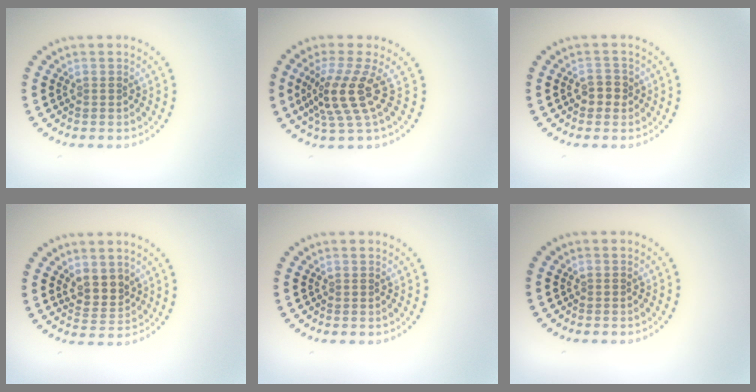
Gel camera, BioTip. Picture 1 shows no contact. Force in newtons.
{"total": 4.2, "press": 3.0, "slide": 3.0}
{"total": 1.9, "press": 1.8, "slide": 0.5}
{"total": 2.5, "press": 2.3, "slide": 1.1}
{"total": 0.0}
{"total": 0.0}